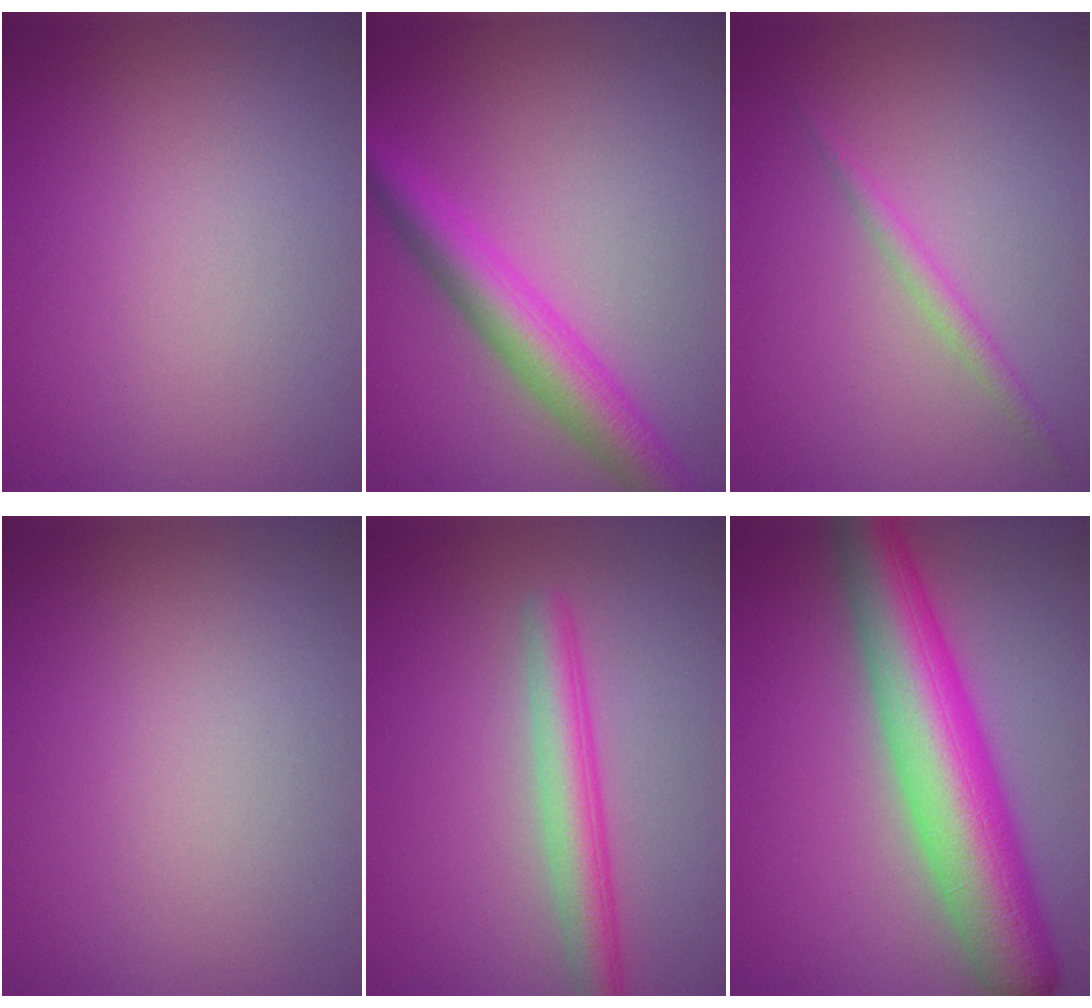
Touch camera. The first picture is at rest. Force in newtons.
{"total": 5.1, "press": 5.1, "slide": 0.1}
{"total": 1.4, "press": 1.4, "slide": 0.1}
{"total": 0.0}
{"total": 3.7, "press": 3.7, "slide": 0.0}
{"total": 9.6, "press": 9.6, "slide": 0.3}